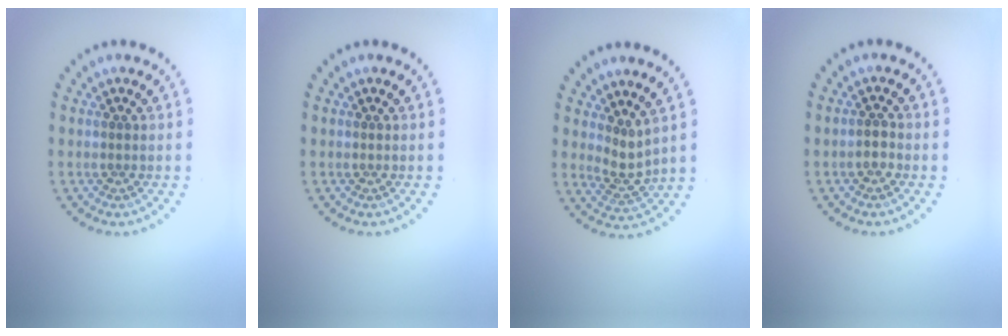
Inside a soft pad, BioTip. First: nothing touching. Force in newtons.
{"total": 0.0}
{"total": 2.1, "press": 1.4, "slide": 1.5}
{"total": 1.2, "press": 1.0, "slide": 0.6}